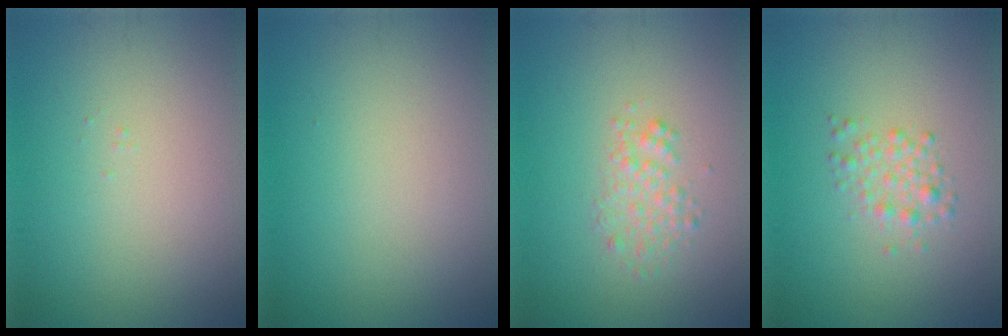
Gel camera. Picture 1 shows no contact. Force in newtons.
{"total": 0.0}
{"total": 1.7, "press": 1.7, "slide": 0.1}
{"total": 1.8, "press": 1.8, "slide": 0.0}